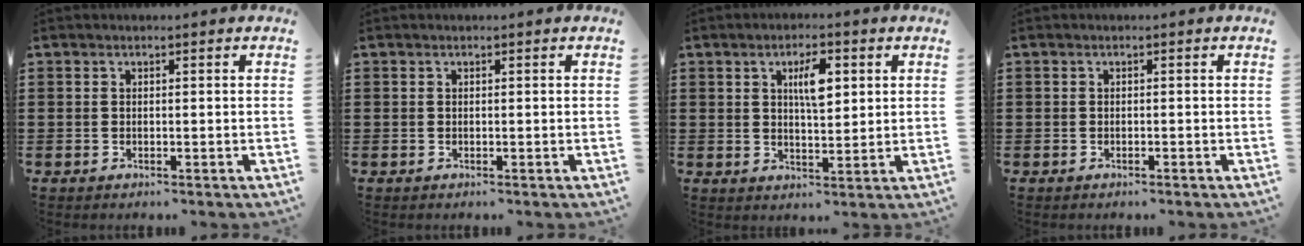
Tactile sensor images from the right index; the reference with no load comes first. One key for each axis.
{"total": 0.0}
{"total": 5.3, "fx": 1.7, "fy": 1.9, "fz": 4.6, "tx": -0.080, "ty": 0.003, "tz": 0.023}
{"total": 0.0}